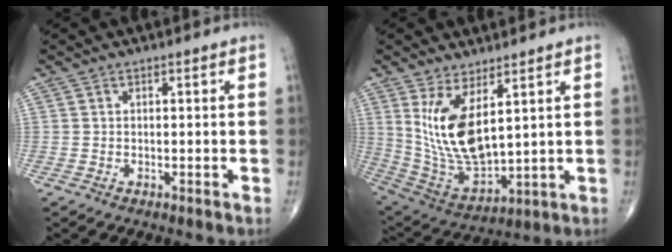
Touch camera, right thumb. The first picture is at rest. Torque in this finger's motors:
{"motor_torque": [-0.65, 1.35, 1.09, 0.91, 0.36]}